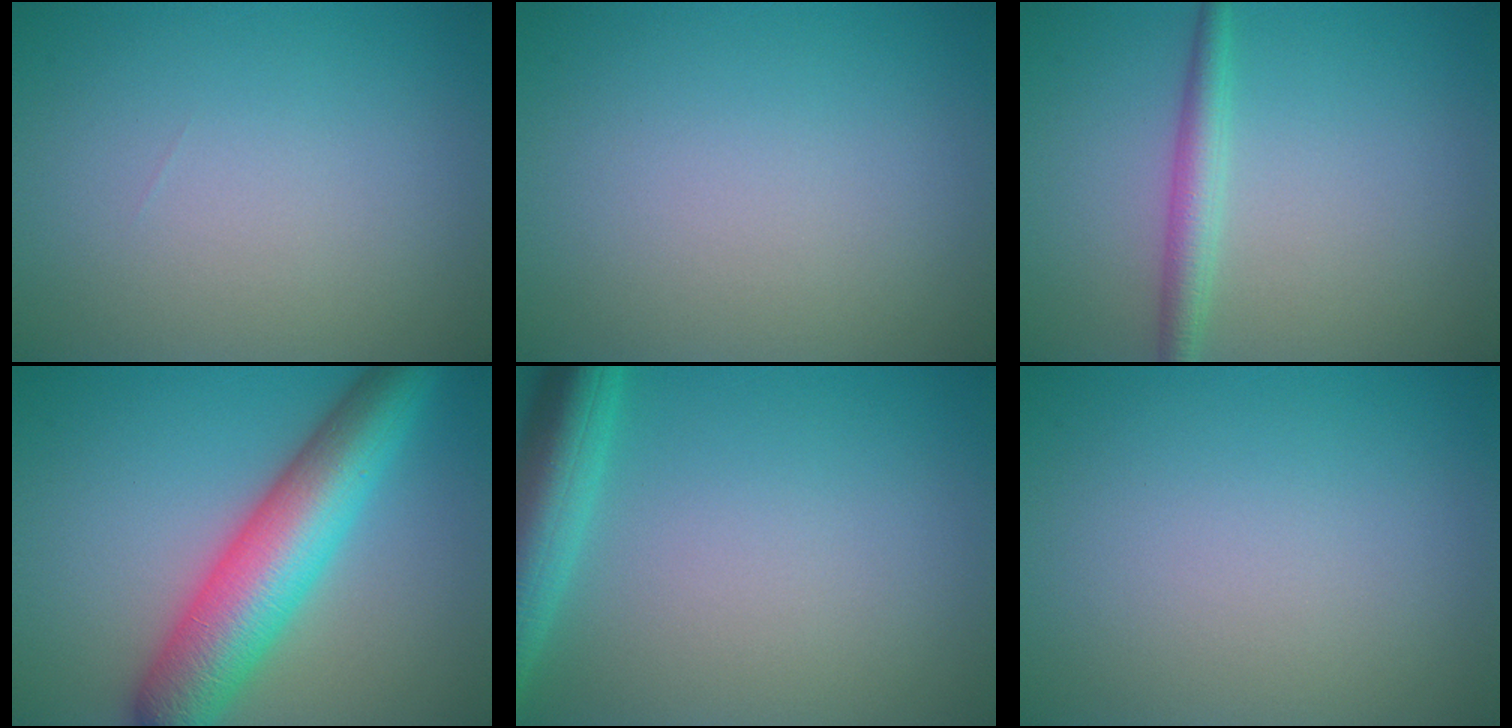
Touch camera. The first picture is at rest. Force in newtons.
{"total": 0.0}
{"total": 2.4, "press": 2.4, "slide": 0.1}
{"total": 9.5, "press": 9.5, "slide": 0.2}
{"total": 5.5, "press": 5.5, "slide": 0.3}
{"total": 0.0}